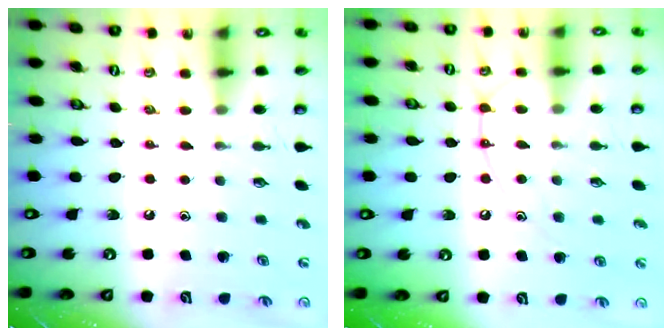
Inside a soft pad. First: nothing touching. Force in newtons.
{"total": 10.1, "press": 10.1, "slide": 0.9}